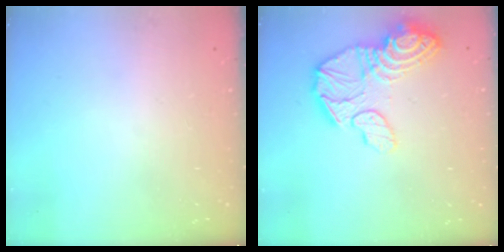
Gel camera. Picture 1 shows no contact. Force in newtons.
{"total": 17.1, "press": 17.1, "slide": 1.6}